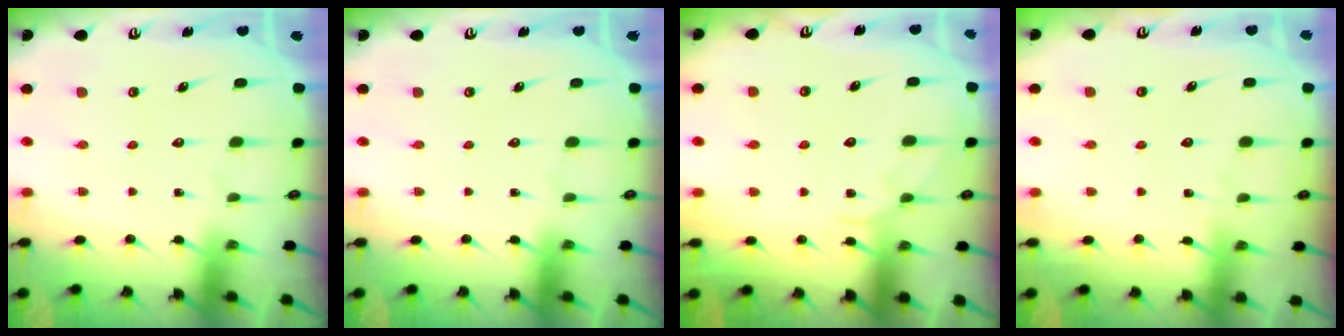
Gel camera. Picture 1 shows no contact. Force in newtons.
{"total": 0.0}
{"total": 2.4, "press": 2.4, "slide": 0.4}
{"total": 1.8, "press": 1.8, "slide": 0.3}